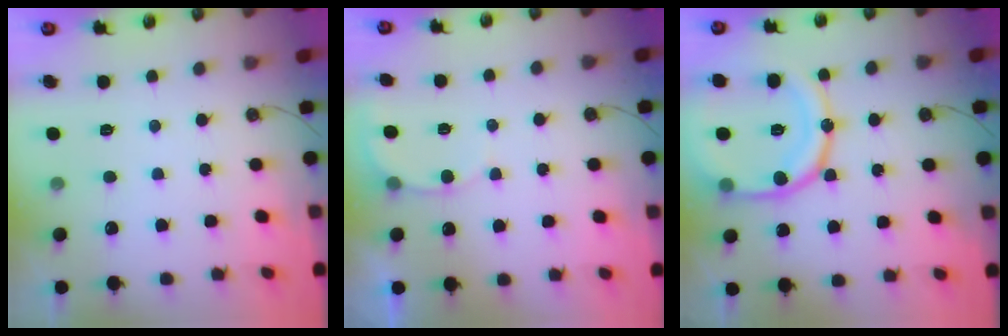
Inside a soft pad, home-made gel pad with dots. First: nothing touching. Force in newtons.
{"total": 4.8, "press": 4.8, "slide": 0.4}
{"total": 17.9, "press": 17.8, "slide": 2.1}